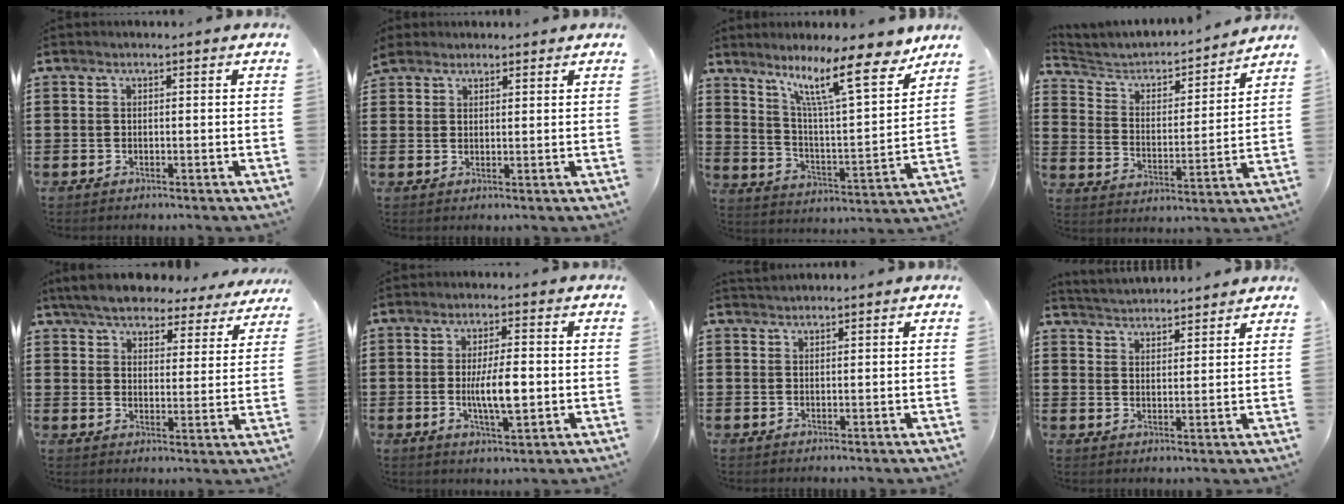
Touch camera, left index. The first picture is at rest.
{"total": 2.9, "force": [2.7, 1.1, 0.4], "torque": [-0.016, 0.003, 0.053]}
{"total": 14.5, "force": [9.9, 2.5, 10.2], "torque": [-0.191, -0.043, 0.159]}
{"total": 3.8, "force": [3.4, 1.3, 1.0], "torque": [-0.047, -0.032, 0.046]}
{"total": 6.2, "force": [5.9, 1.0, 1.6], "torque": [-0.061, -0.027, 0.105]}
{"total": 7.4, "force": [-0.5, 2.2, 7.0], "torque": [-0.129, -0.004, -0.015]}
{"total": 1.2, "force": [1.2, 0.2, 0.2], "torque": [-0.005, 0.000, 0.024]}
{"total": 3.4, "force": [3.4, 0.1, -0.3], "torque": [-0.009, -0.017, 0.060]}